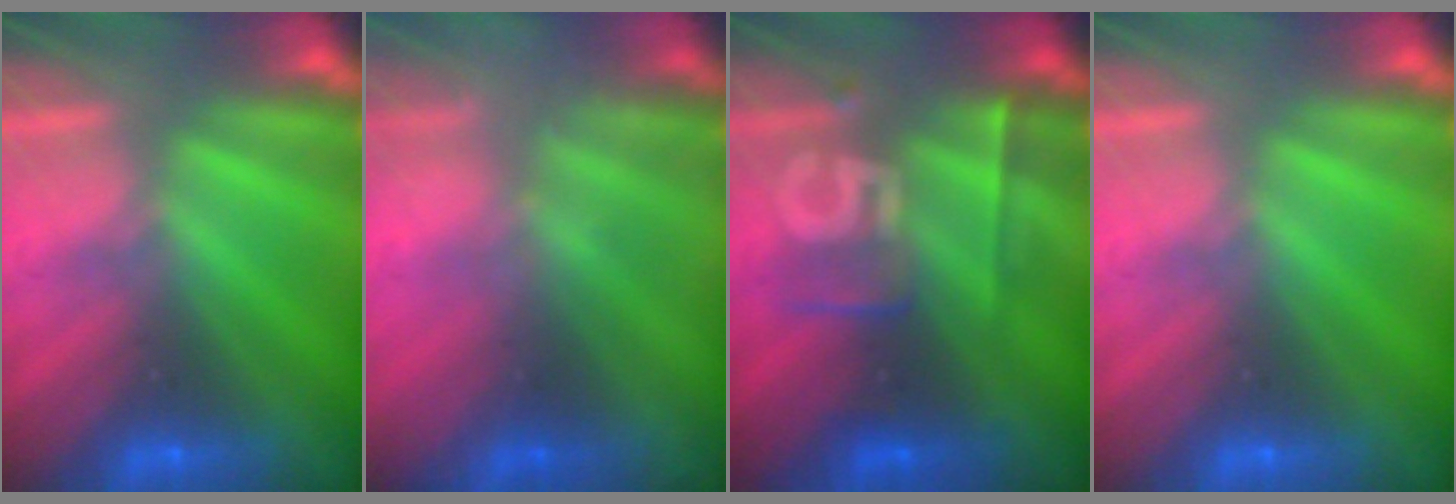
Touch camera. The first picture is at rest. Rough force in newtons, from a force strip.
{"total": 1.6}
{"total": 2.4}
{"total": 0.0}